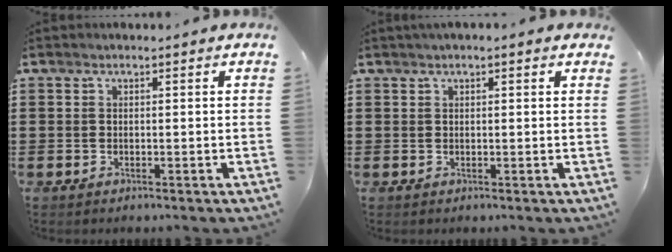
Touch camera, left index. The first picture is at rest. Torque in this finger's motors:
{"motor_torque": [1.12, -1.02, 0.33, 0.04]}